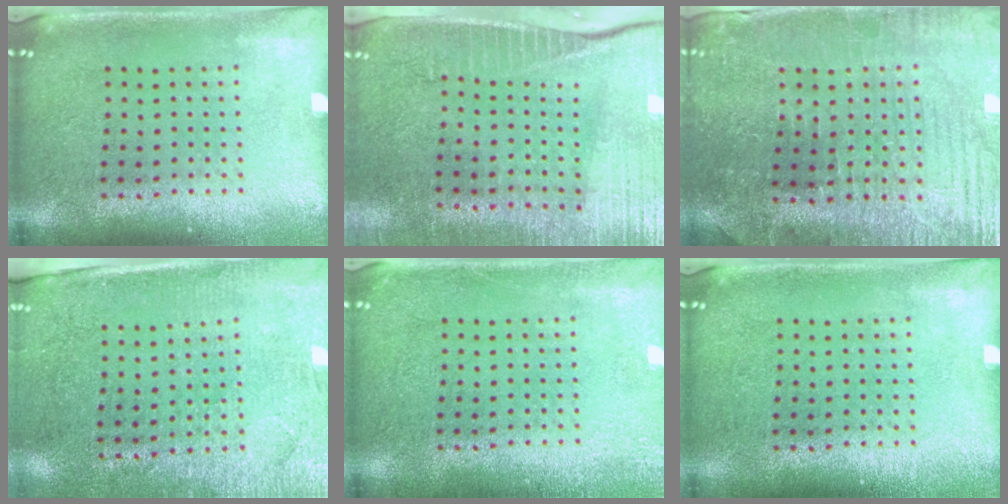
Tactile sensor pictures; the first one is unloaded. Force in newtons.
{"total": 3.9, "press": 3.5, "slide": 1.7}
{"total": 1.8, "press": 1.8, "slide": 0.3}
{"total": 2.9, "press": 2.7, "slide": 1.1}
{"total": 1.7, "press": 1.7, "slide": 0.3}
{"total": 0.0}